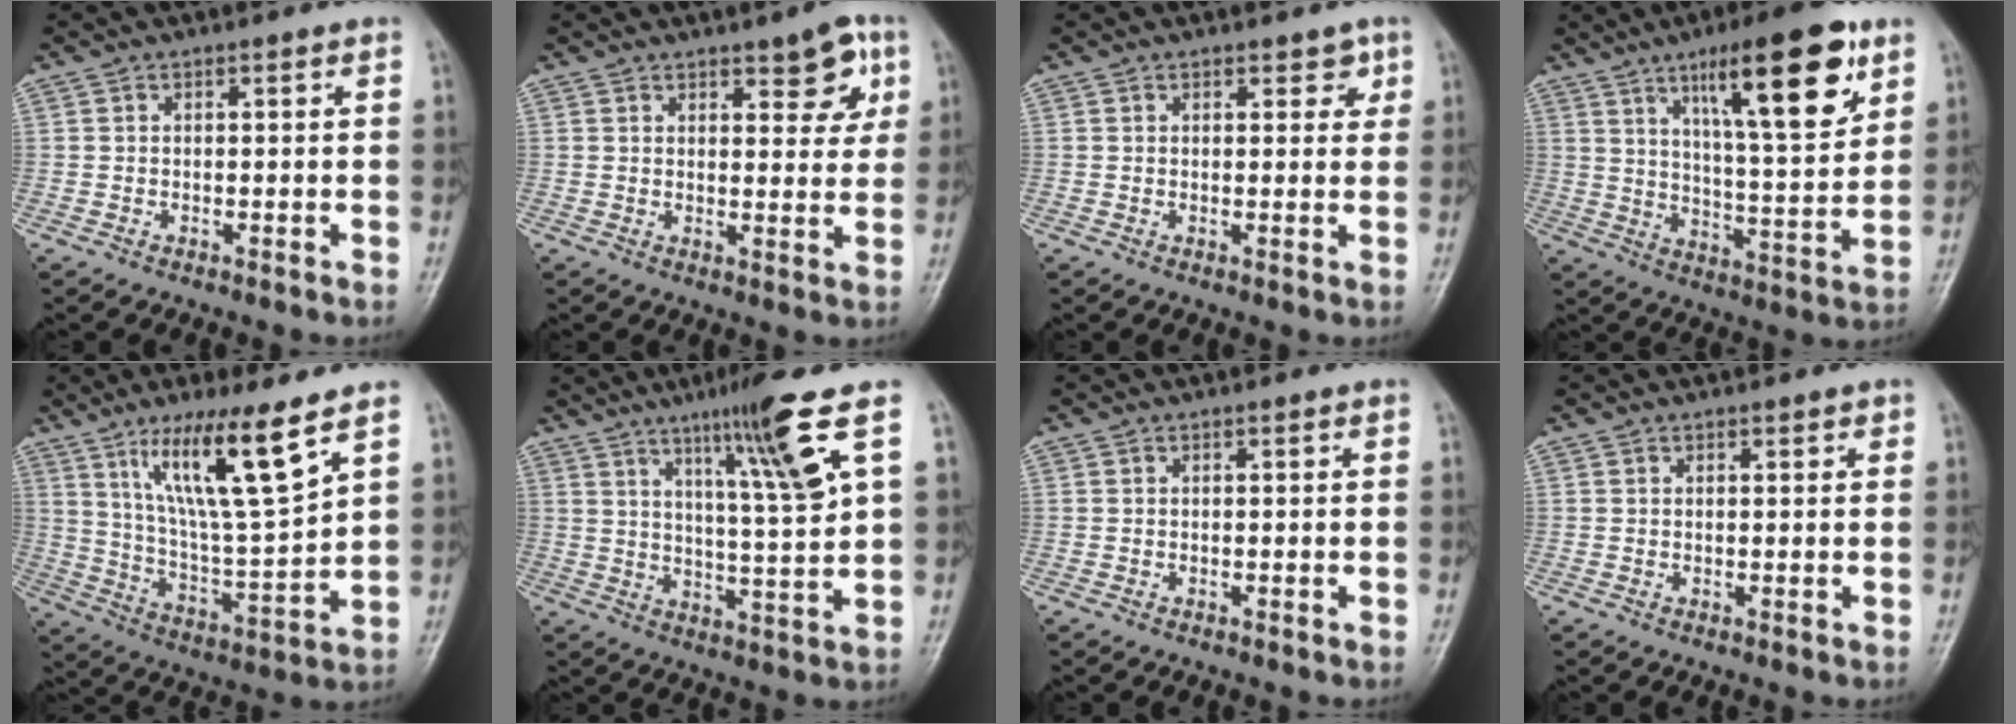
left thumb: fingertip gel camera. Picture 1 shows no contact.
{"total": 7.2, "force": [3.6, 3.0, 5.5], "torque": [-0.042, -0.016, 0.042]}
{"total": 2.6, "force": [1.4, 1.6, 1.6], "torque": [0.003, -0.004, 0.015]}
{"total": 18.7, "force": [9.8, 4.7, 15.3], "torque": [-0.210, -0.043, 0.155]}
{"total": 15.6, "force": [8.9, 2.0, 12.6], "torque": [-0.220, -0.054, 0.174]}
{"total": 12.6, "force": [6.2, -0.1, 10.9], "torque": [-0.180, -0.033, 0.105]}
{"total": 0.0}
{"total": 1.0, "force": [0.6, 0.4, 0.7], "torque": [-0.007, 0.000, 0.006]}